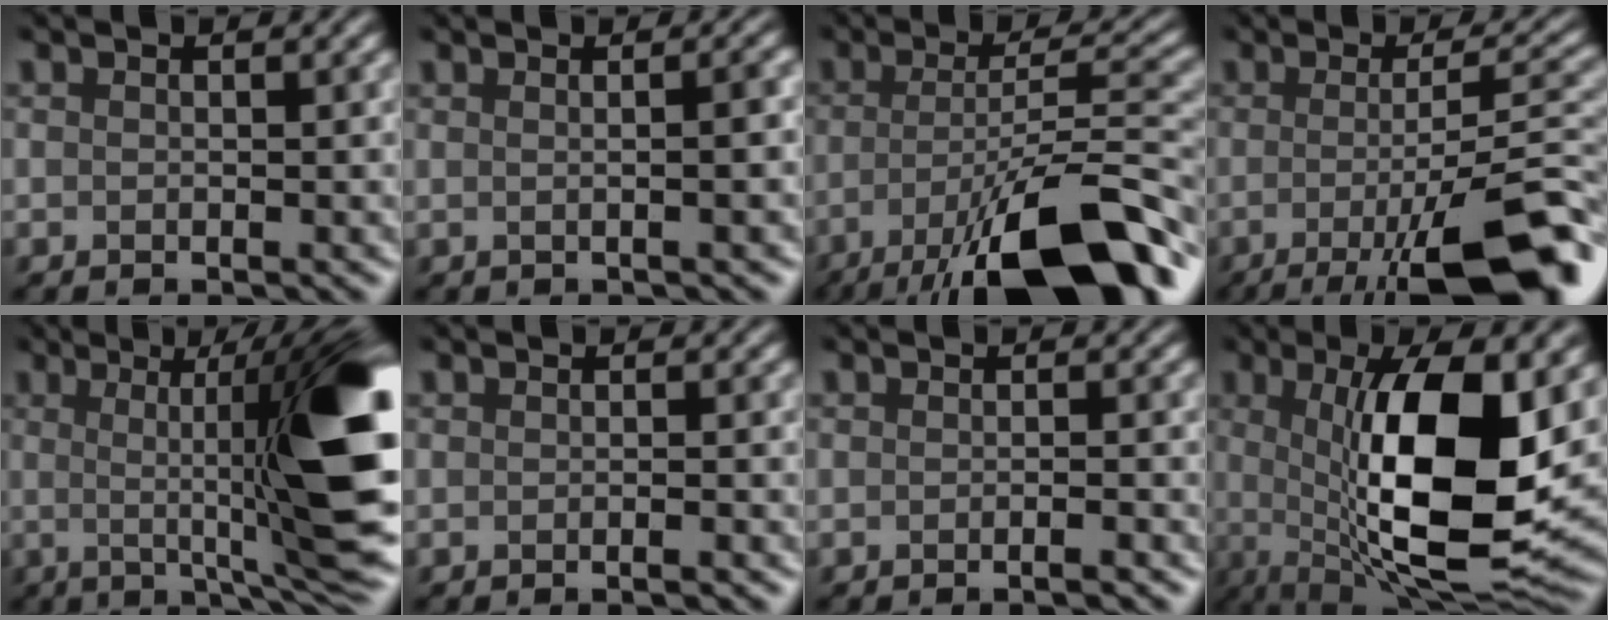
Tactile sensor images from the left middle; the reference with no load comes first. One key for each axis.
{"total": 4.2, "fx": 0.8, "fy": 2.0, "fz": 3.6, "tx": -0.001, "ty": 0.018, "tz": -0.019}
{"total": 13.8, "fx": -8.5, "fy": 4.1, "fz": 10.1, "tx": -0.185, "ty": -0.007, "tz": -0.140}
{"total": 12.5, "fx": -6.2, "fy": 3.1, "fz": 10.4, "tx": -0.164, "ty": -0.003, "tz": -0.096}
{"total": 12.9, "fx": 1.2, "fy": 2.7, "fz": 12.6, "tx": -0.161, "ty": 0.007, "tz": 0.019}
{"total": 0.8, "fx": -0.5, "fy": 0.0, "fz": 0.7, "tx": -0.007, "ty": -0.006, "tz": -0.011}
{"total": 1.1, "fx": -0.8, "fy": -0.1, "fz": 0.8, "tx": -0.010, "ty": -0.005, "tz": -0.018}
{"total": 12.3, "fx": 0.9, "fy": 3.7, "fz": 11.7, "tx": -0.199, "ty": -0.022, "tz": 0.016}